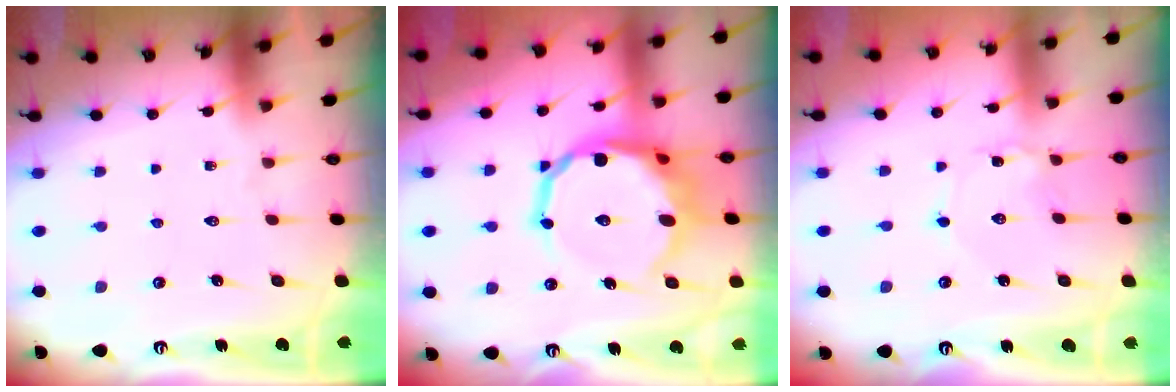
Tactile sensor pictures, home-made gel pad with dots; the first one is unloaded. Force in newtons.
{"total": 14.2, "press": 13.4, "slide": 4.6}
{"total": 1.4, "press": 1.4, "slide": 0.1}